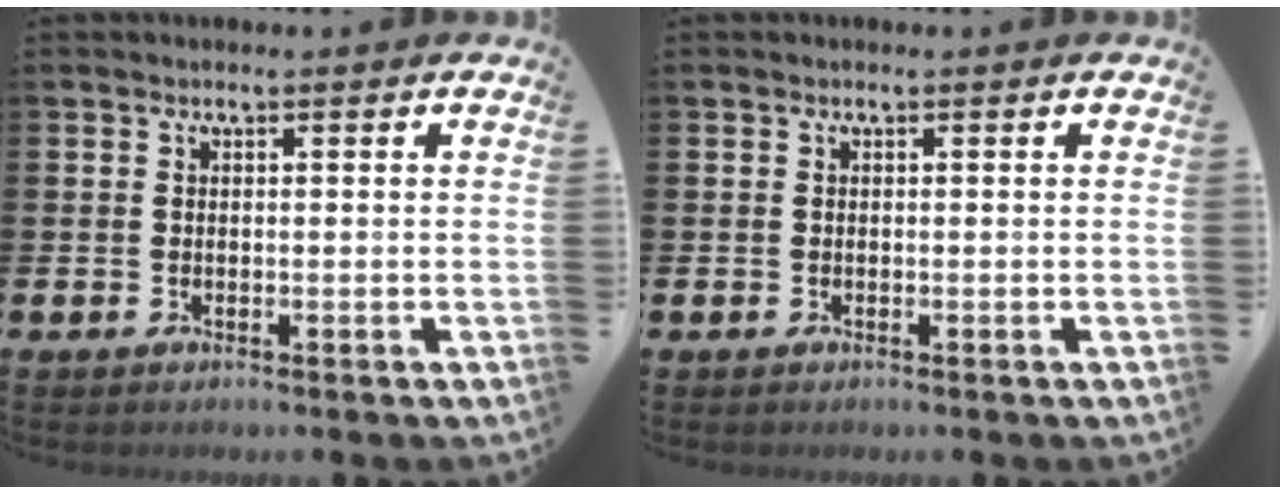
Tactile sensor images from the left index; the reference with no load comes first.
{"total": 0.0}